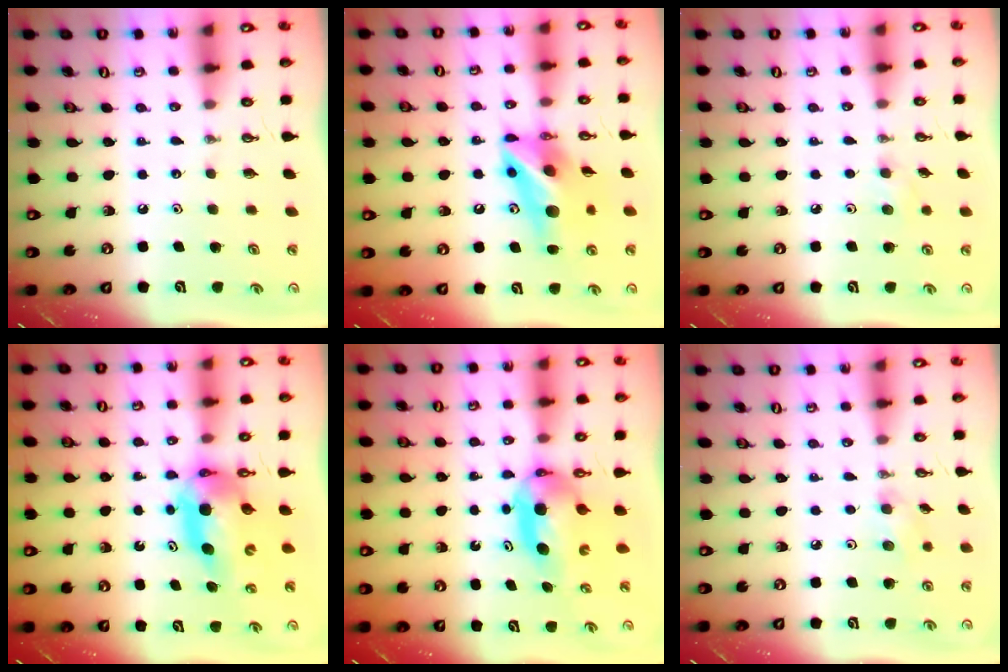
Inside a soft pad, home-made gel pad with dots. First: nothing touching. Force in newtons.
{"total": 12.8, "press": 12.6, "slide": 1.9}
{"total": 5.8, "press": 5.4, "slide": 2.0}
{"total": 9.1, "press": 9.1, "slide": 0.9}
{"total": 9.3, "press": 5.2, "slide": 7.7}
{"total": 6.6, "press": 6.0, "slide": 2.7}